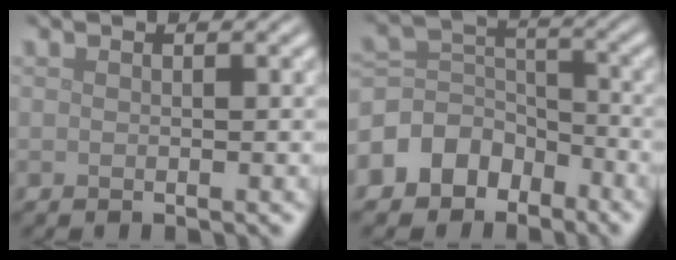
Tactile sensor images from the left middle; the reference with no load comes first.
{"total": 6.0, "force": [-3.8, 4.4, 1.7], "torque": [-0.021, 0.020, -0.086]}